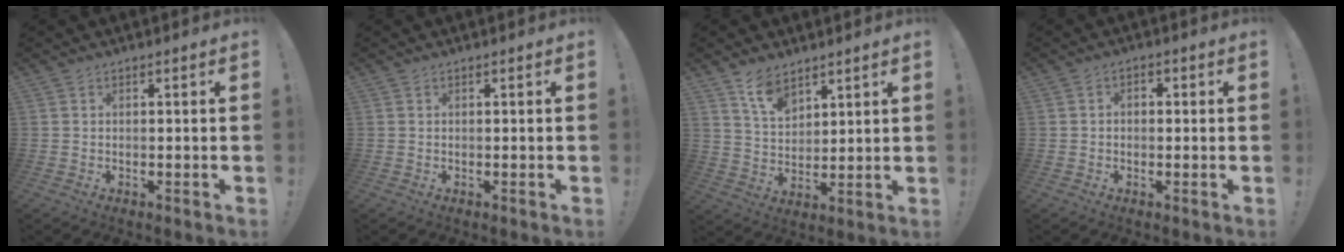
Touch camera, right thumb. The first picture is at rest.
{"total": 0.0}
{"total": 8.7, "force": [6.6, 4.2, 3.7], "torque": [-0.072, -0.037, 0.124]}
{"total": 2.0, "force": [-0.9, 1.3, 1.2], "torque": [-0.012, 0.006, -0.018]}